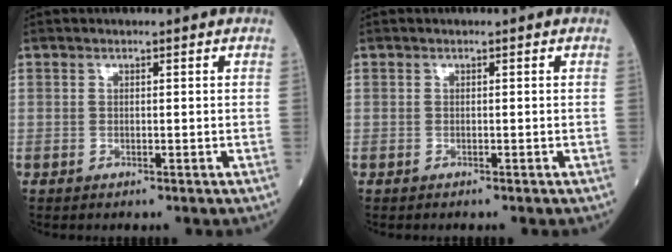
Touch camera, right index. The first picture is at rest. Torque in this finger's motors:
{"motor_torque": [-0.04, -0.01, -0.03, -0.01]}